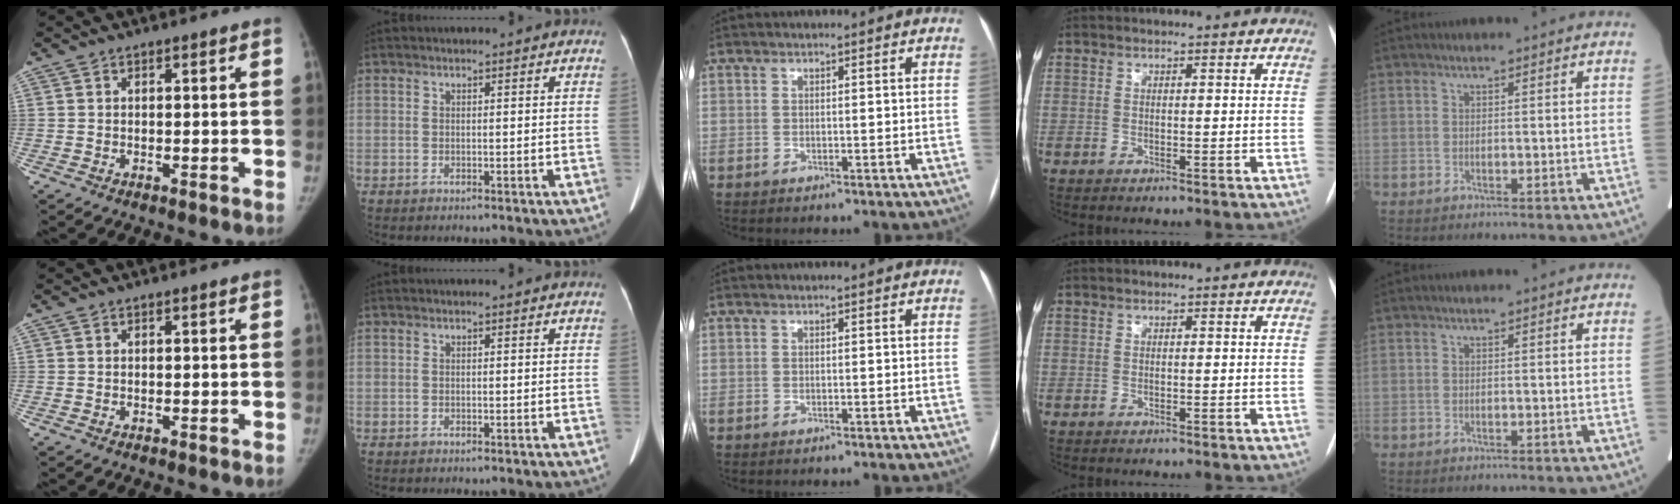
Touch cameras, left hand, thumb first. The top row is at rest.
{}